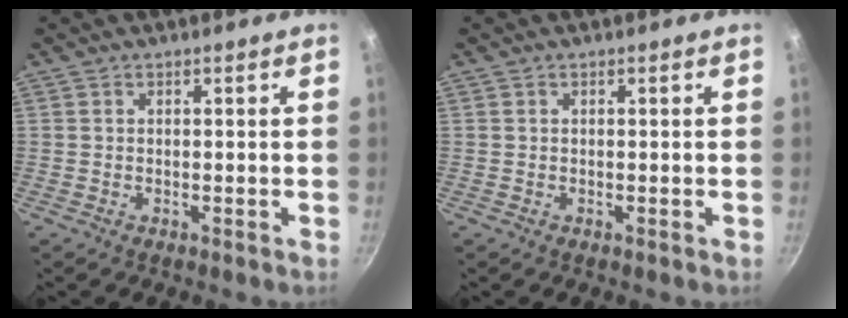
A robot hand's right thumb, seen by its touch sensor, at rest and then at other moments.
{"total": 0.0}